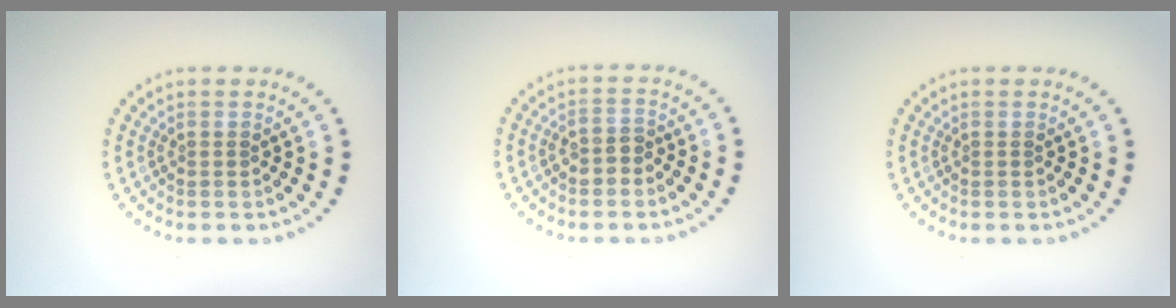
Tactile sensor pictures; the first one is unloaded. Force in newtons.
{"total": 1.6, "press": 1.5, "slide": 0.5}
{"total": 0.0}